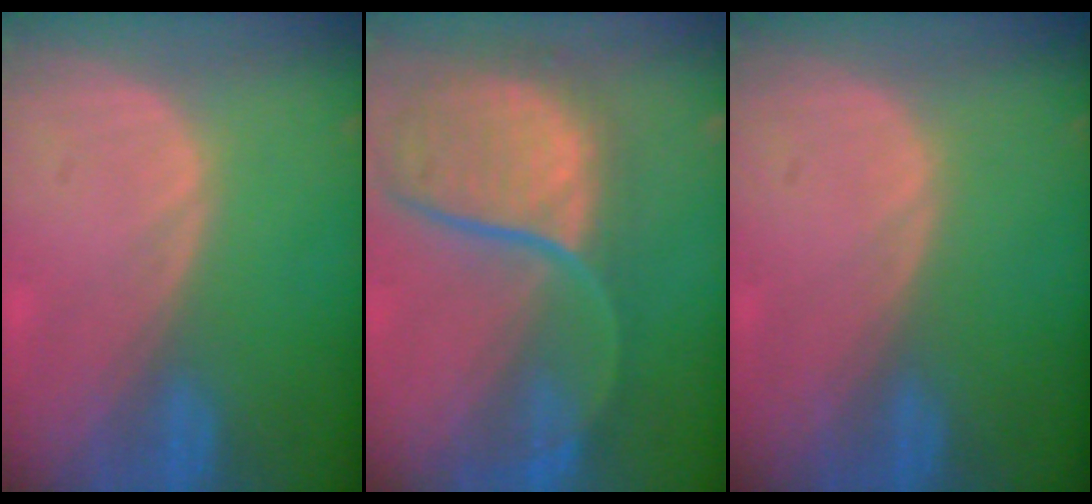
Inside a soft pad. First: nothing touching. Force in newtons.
{"total": 12.1, "press": 9.9, "slide": 6.9}
{"total": 0.0}